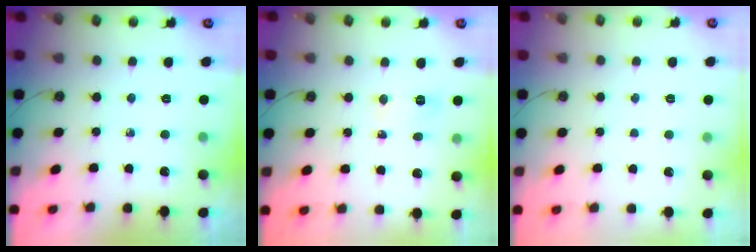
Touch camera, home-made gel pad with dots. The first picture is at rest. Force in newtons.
{"total": 3.9, "press": 3.8, "slide": 0.7}
{"total": 1.0, "press": 1.0, "slide": 0.0}